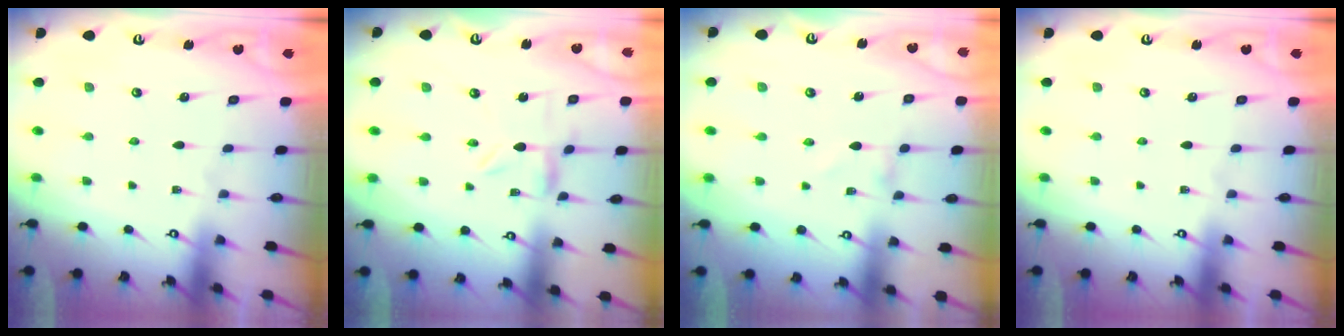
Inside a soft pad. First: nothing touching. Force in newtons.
{"total": 1.6, "press": 1.6, "slide": 0.3}
{"total": 1.2, "press": 1.2, "slide": 0.0}
{"total": 0.0}